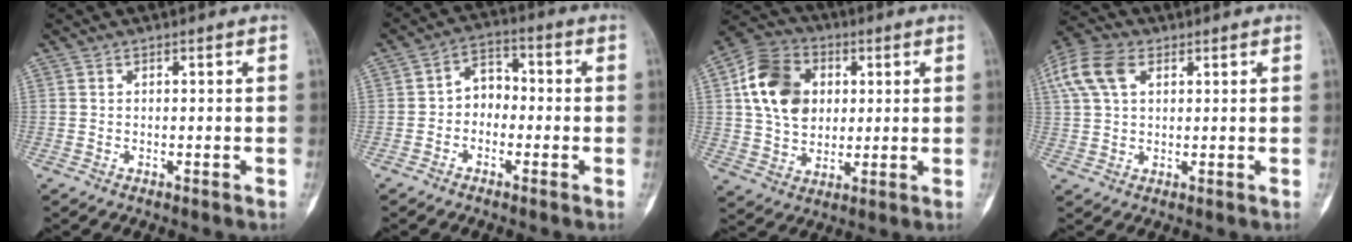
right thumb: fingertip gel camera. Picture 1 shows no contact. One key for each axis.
{"total": 5.8, "fx": -1.1, "fy": 4.5, "fz": 3.4, "tx": -0.031, "ty": 0.027, "tz": -0.036}
{"total": 14.7, "fx": 3.1, "fy": 11.2, "fz": 9.0, "tx": -0.139, "ty": 0.004, "tz": 0.051}
{"total": 9.9, "fx": 3.6, "fy": 6.3, "fz": 6.7, "tx": -0.143, "ty": 0.019, "tz": 0.068}